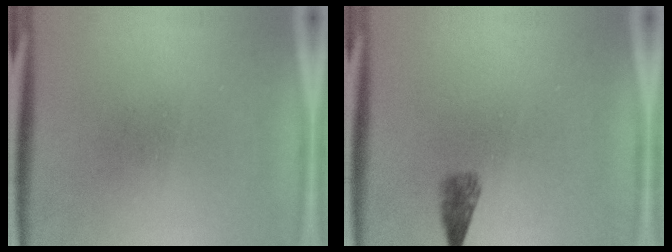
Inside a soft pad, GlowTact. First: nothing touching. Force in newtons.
{"total": 1.9}